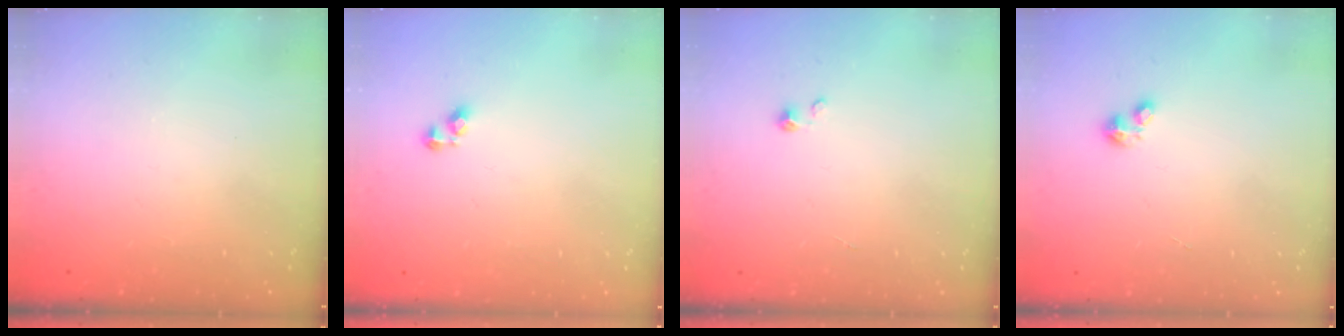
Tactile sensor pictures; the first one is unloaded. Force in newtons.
{"total": 2.7, "press": 2.7, "slide": 0.4}
{"total": 0.7, "press": 0.7, "slide": 0.1}
{"total": 0.9, "press": 0.9, "slide": 0.1}